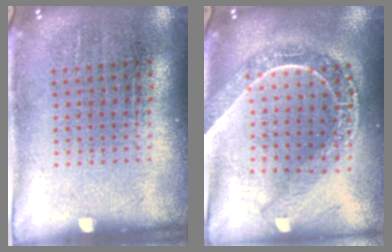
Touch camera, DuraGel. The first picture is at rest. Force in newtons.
{"total": 2.2, "press": 1.8, "slide": 1.2}